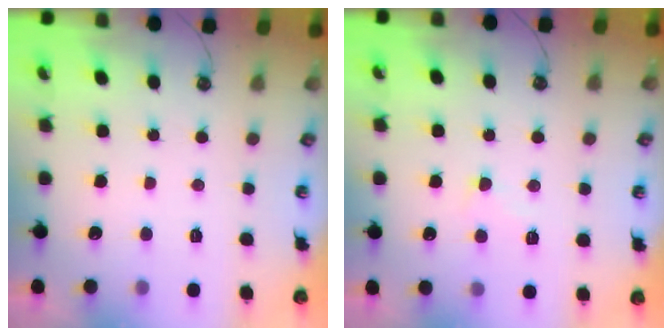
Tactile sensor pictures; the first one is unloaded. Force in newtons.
{"total": 2.0, "press": 1.9, "slide": 0.6}